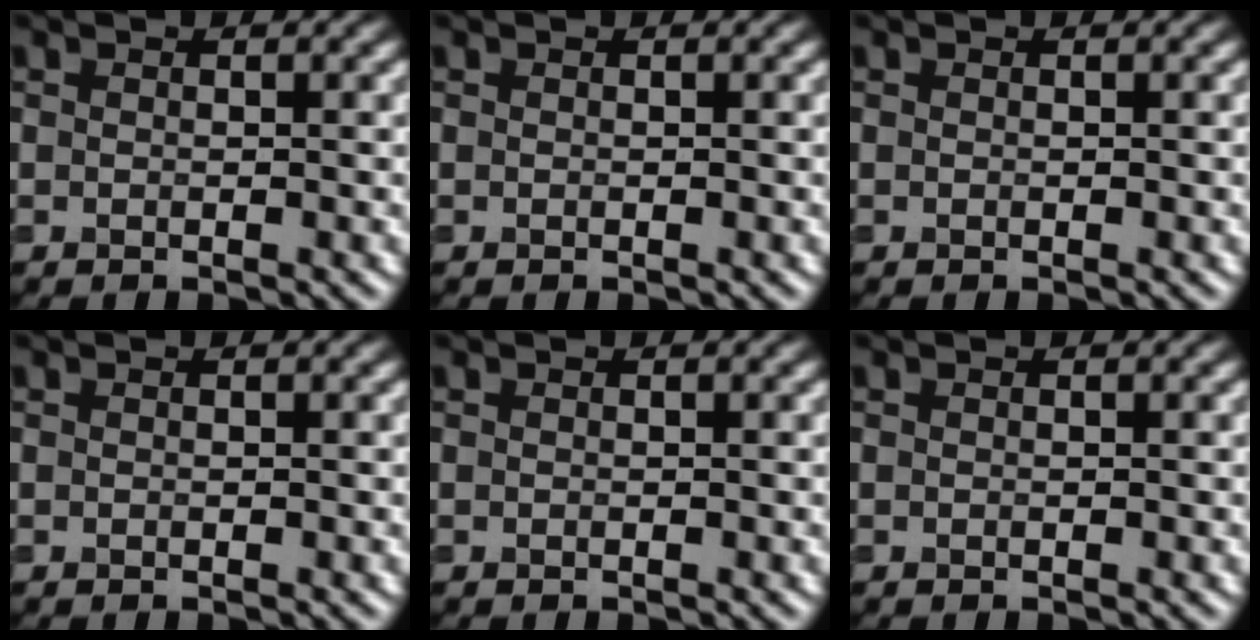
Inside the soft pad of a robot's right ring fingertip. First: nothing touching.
{"total": 0.0}
{"total": 0.0}
{"total": 0.0}
{"total": 0.0}
{"total": 0.0}